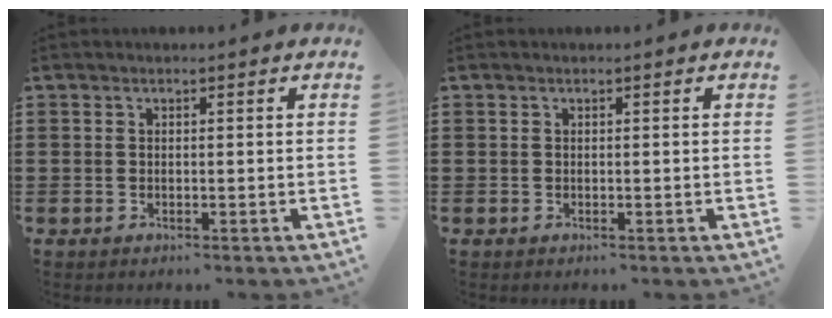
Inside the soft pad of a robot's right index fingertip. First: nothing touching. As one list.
[{"total": 0.0}]